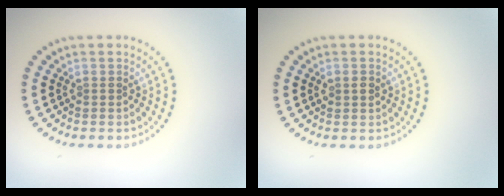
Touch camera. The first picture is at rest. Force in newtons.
{"total": 1.5, "press": 1.5, "slide": 0.1}